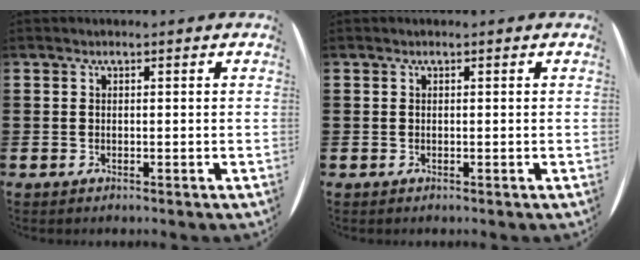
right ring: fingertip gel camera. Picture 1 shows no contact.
{"total": 0.0}